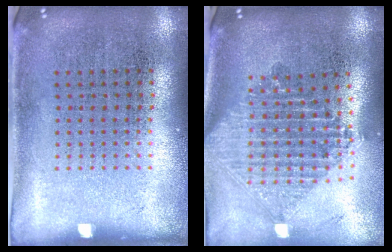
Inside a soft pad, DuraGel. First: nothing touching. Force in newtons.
{"total": 2.2, "press": 1.7, "slide": 1.4}